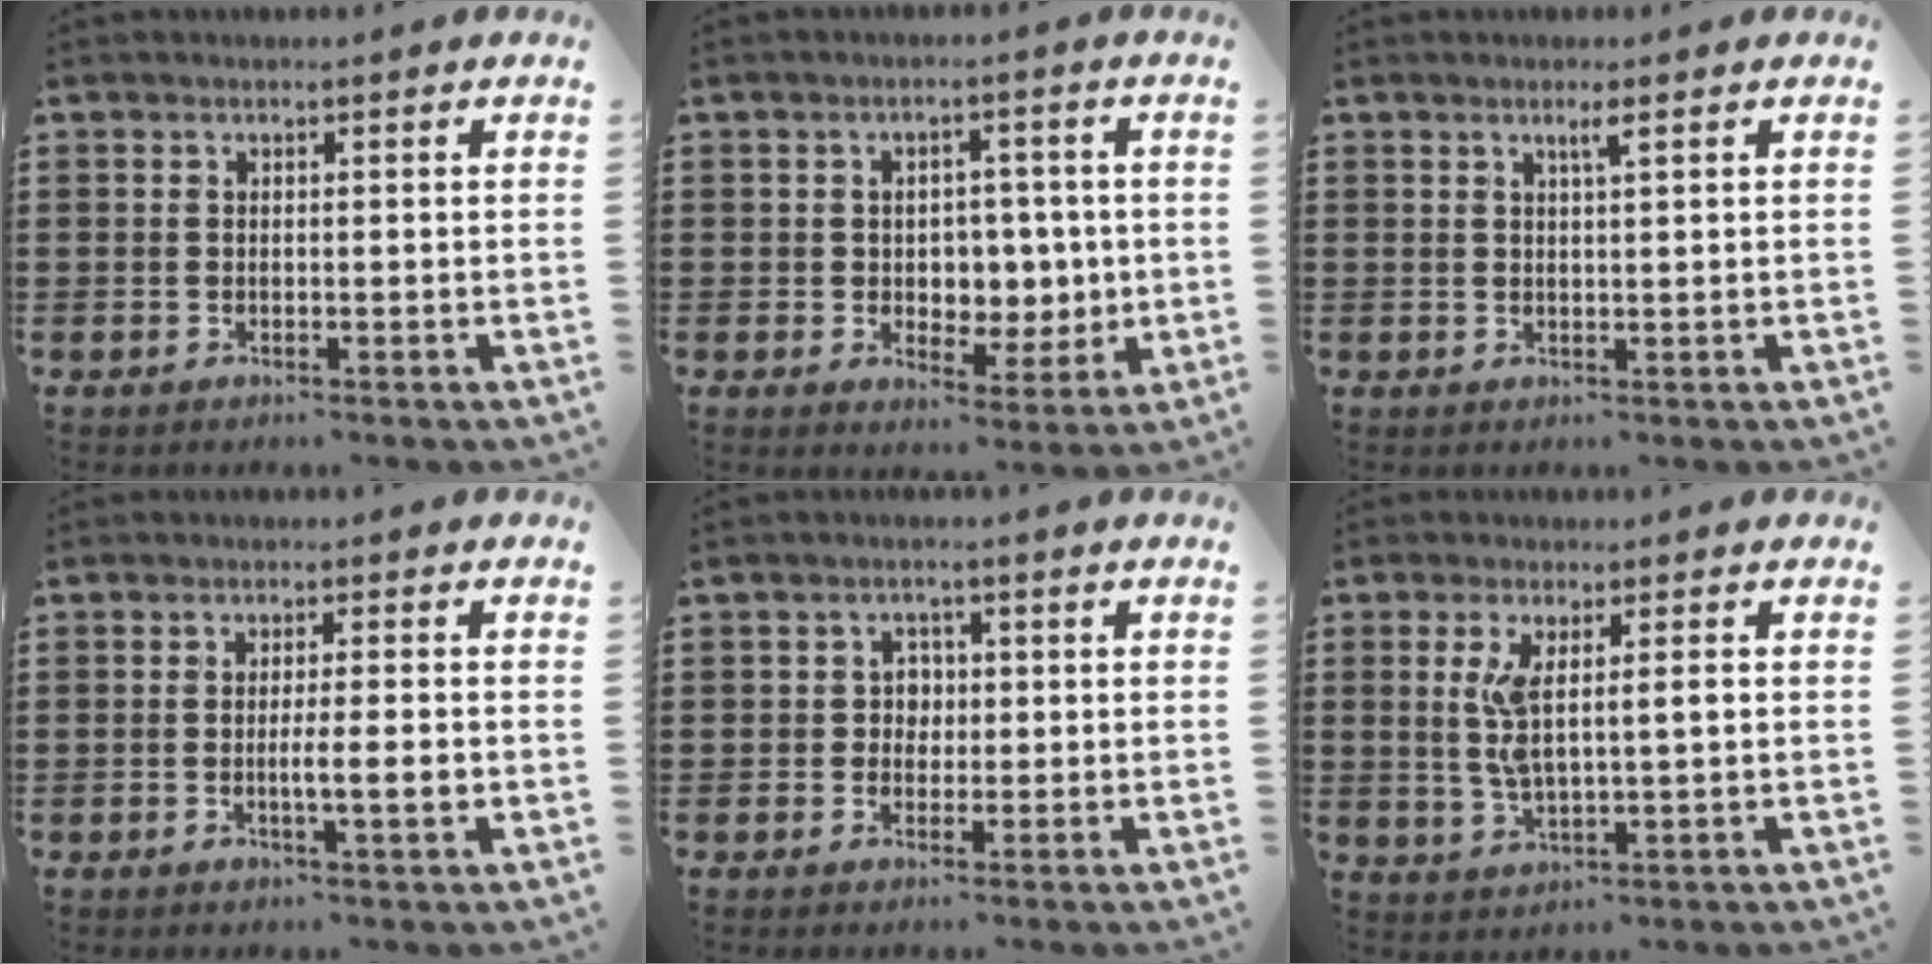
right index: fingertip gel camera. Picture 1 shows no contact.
{"total": 4.7, "force": [0.6, 4.2, 1.9], "torque": [-0.032, 0.005, 0.004]}
{"total": 1.7, "force": [0.9, 0.0, 1.4], "torque": [-0.028, 0.001, 0.015]}
{"total": 3.8, "force": [-0.8, 0.2, 3.7], "torque": [-0.063, -0.003, -0.015]}
{"total": 2.3, "force": [0.0, 2.1, 0.9], "torque": [-0.026, 0.009, -0.004]}
{"total": 5.7, "force": [0.9, 1.5, 5.4], "torque": [-0.112, 0.000, 0.012]}